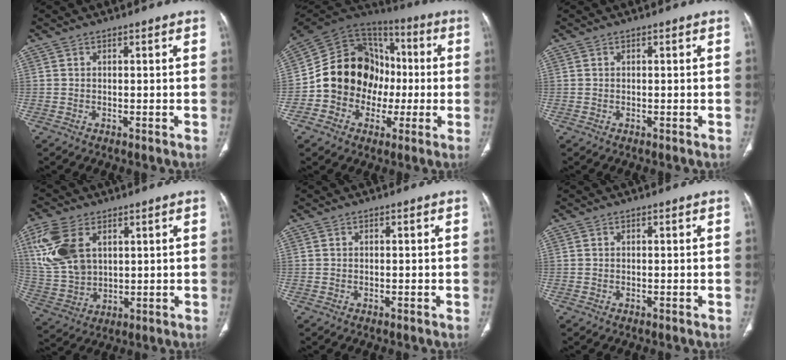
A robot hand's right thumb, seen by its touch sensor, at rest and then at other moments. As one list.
[{"total": 19.1, "force": [-1.9, 15.9, 10.4], "torque": [-0.140, 0.048, -0.033]}, {"total": 0.0}, {"total": 13.7, "force": [5.0, 8.6, 9.4], "torque": [-0.203, -0.009, 0.113]}, {"total": 0.0}, {"total": 0.0}]